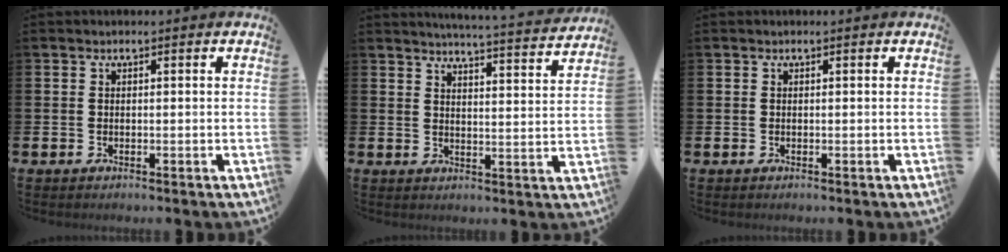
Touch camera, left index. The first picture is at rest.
{"total": 4.9, "force": [4.8, -0.7, 0.6], "torque": [-0.012, -0.042, 0.079]}
{"total": 0.0}